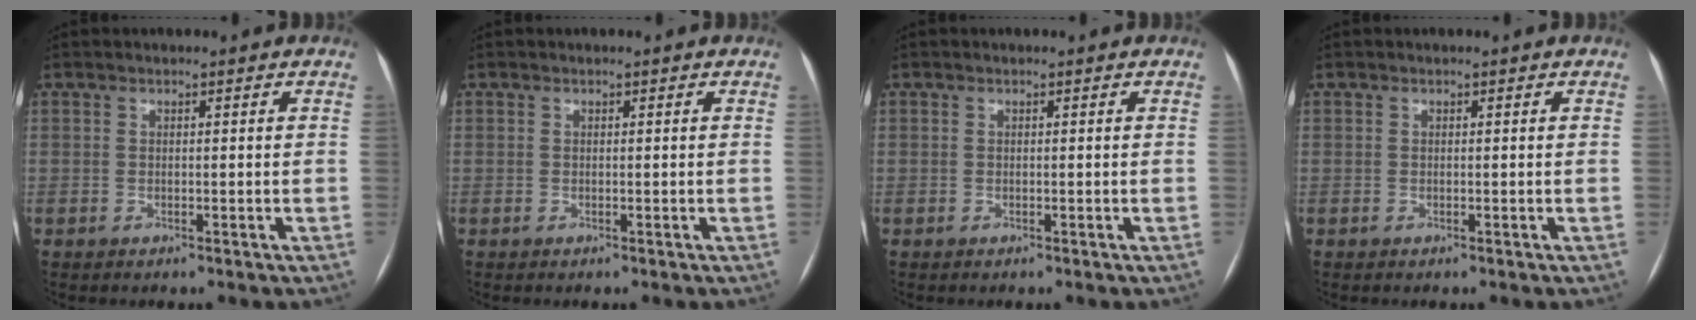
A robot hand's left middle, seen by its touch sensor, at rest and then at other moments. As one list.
[{"total": 0.0}, {"total": 0.0}, {"total": 0.0}]